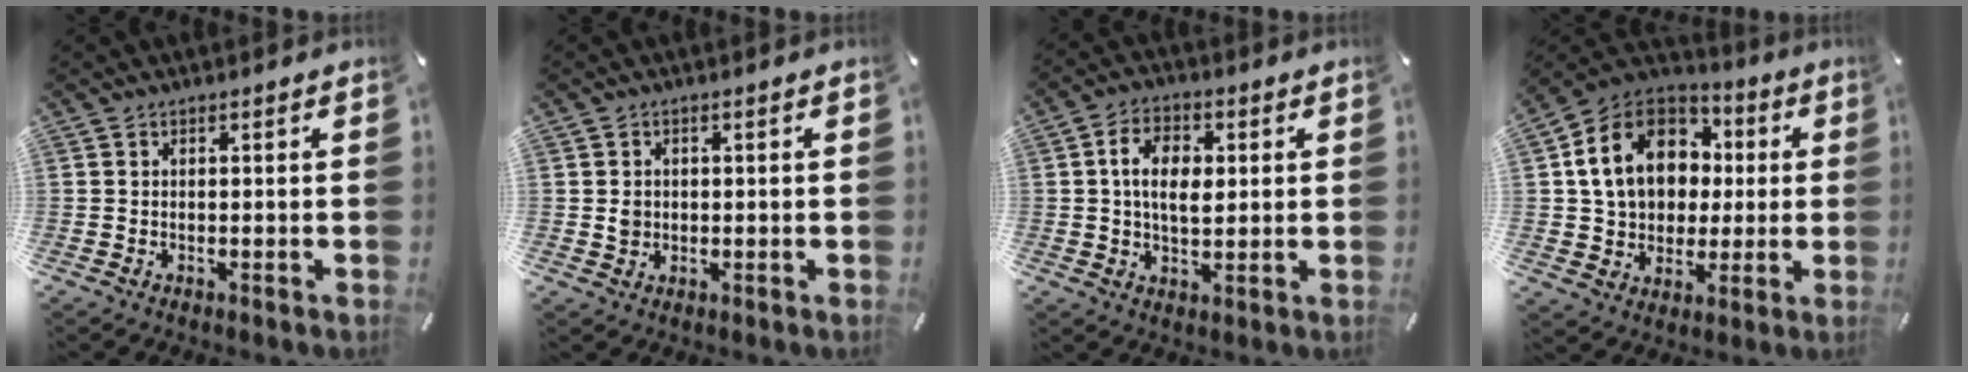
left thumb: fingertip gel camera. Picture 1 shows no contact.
{"total": 1.9, "force": [0.1, 1.8, 0.6], "torque": [-0.006, 0.004, -0.002]}
{"total": 8.9, "force": [1.4, 5.7, 6.6], "torque": [-0.125, 0.011, 0.022]}
{"total": 16.8, "force": [2.8, 13.9, 9.1], "torque": [-0.187, 0.005, 0.054]}